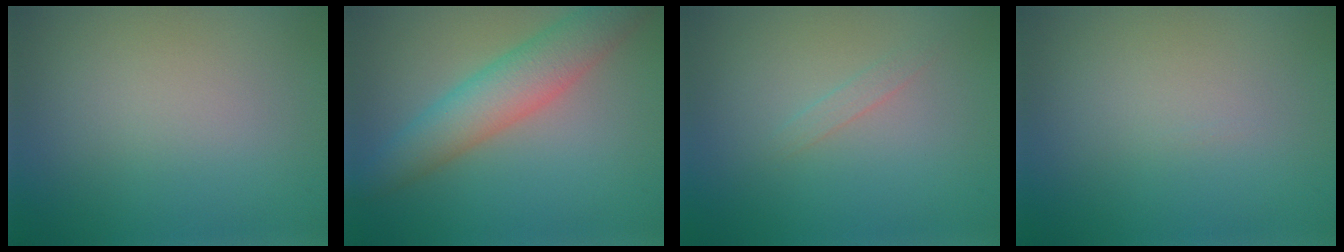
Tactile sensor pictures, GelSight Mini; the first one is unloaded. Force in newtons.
{"total": 5.4, "press": 5.4, "slide": 0.2}
{"total": 0.8, "press": 0.8, "slide": 0.0}
{"total": 0.0}